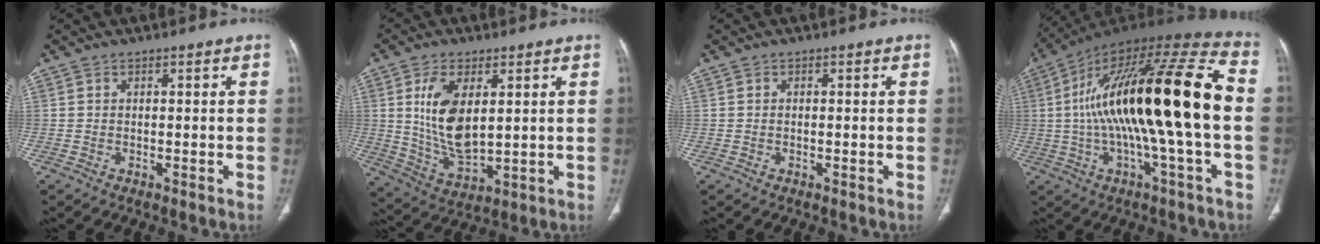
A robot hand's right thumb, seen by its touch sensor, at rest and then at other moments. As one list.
[{"total": 11.8, "force": [2.9, 5.9, 9.8], "torque": [-0.182, -0.025, 0.068]}, {"total": 0.0}, {"total": 28.8, "force": [0.0, 6.0, 28.2], "torque": [-0.504, 0.040, -0.008]}]